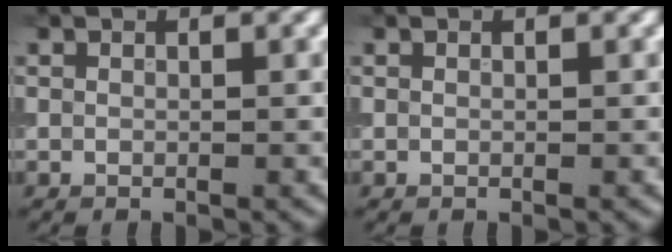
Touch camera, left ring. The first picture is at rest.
{"total": 0.0}